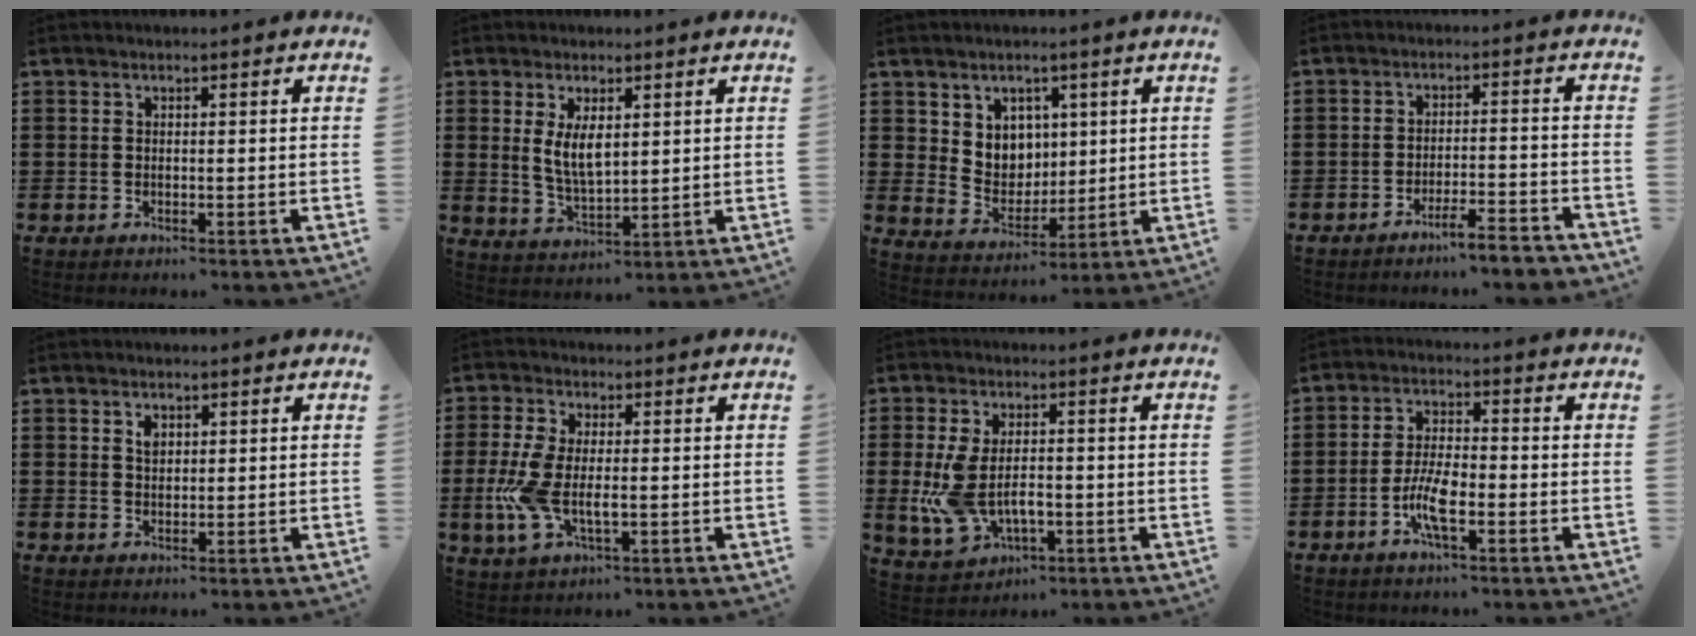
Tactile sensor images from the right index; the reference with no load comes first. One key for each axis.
{"total": 5.2, "fx": 1.3, "fy": 2.2, "fz": 4.5, "tx": -0.094, "ty": 0.001, "tz": 0.025}
{"total": 5.6, "fx": 2.9, "fy": 4.7, "fz": 0.7, "tx": -0.036, "ty": -0.007, "tz": 0.054}
{"total": 4.5, "fx": -4.1, "fy": -0.2, "fz": 1.9, "tx": -0.033, "ty": -0.009, "tz": -0.076}
{"total": 1.7, "fx": 0.9, "fy": 1.0, "fz": 1.1, "tx": -0.025, "ty": 0.001, "tz": 0.017}
{"total": 7.8, "fx": -0.9, "fy": 3.6, "fz": 6.9, "tx": -0.169, "ty": -0.012, "tz": -0.023}
{"total": 7.6, "fx": -1.2, "fy": 4.4, "fz": 6.1, "tx": -0.143, "ty": 0.003, "tz": -0.025}
{"total": 6.7, "fx": -2.4, "fy": 1.8, "fz": 5.9, "tx": -0.132, "ty": -0.007, "tz": -0.052}